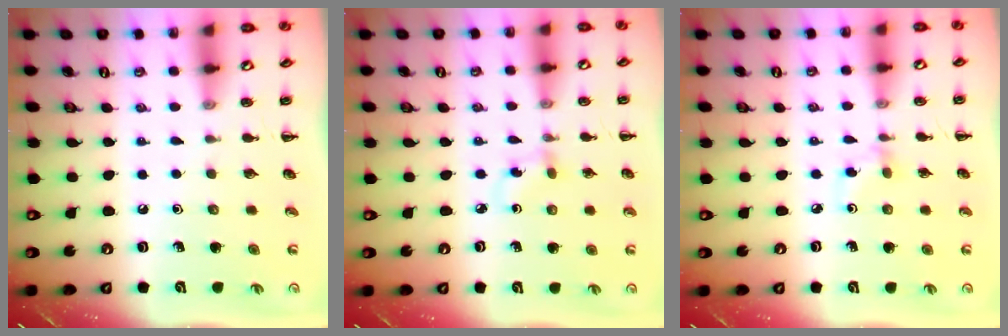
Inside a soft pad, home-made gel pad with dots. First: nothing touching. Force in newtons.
{"total": 2.8, "press": 2.5, "slide": 1.2}
{"total": 2.6, "press": 2.5, "slide": 0.8}